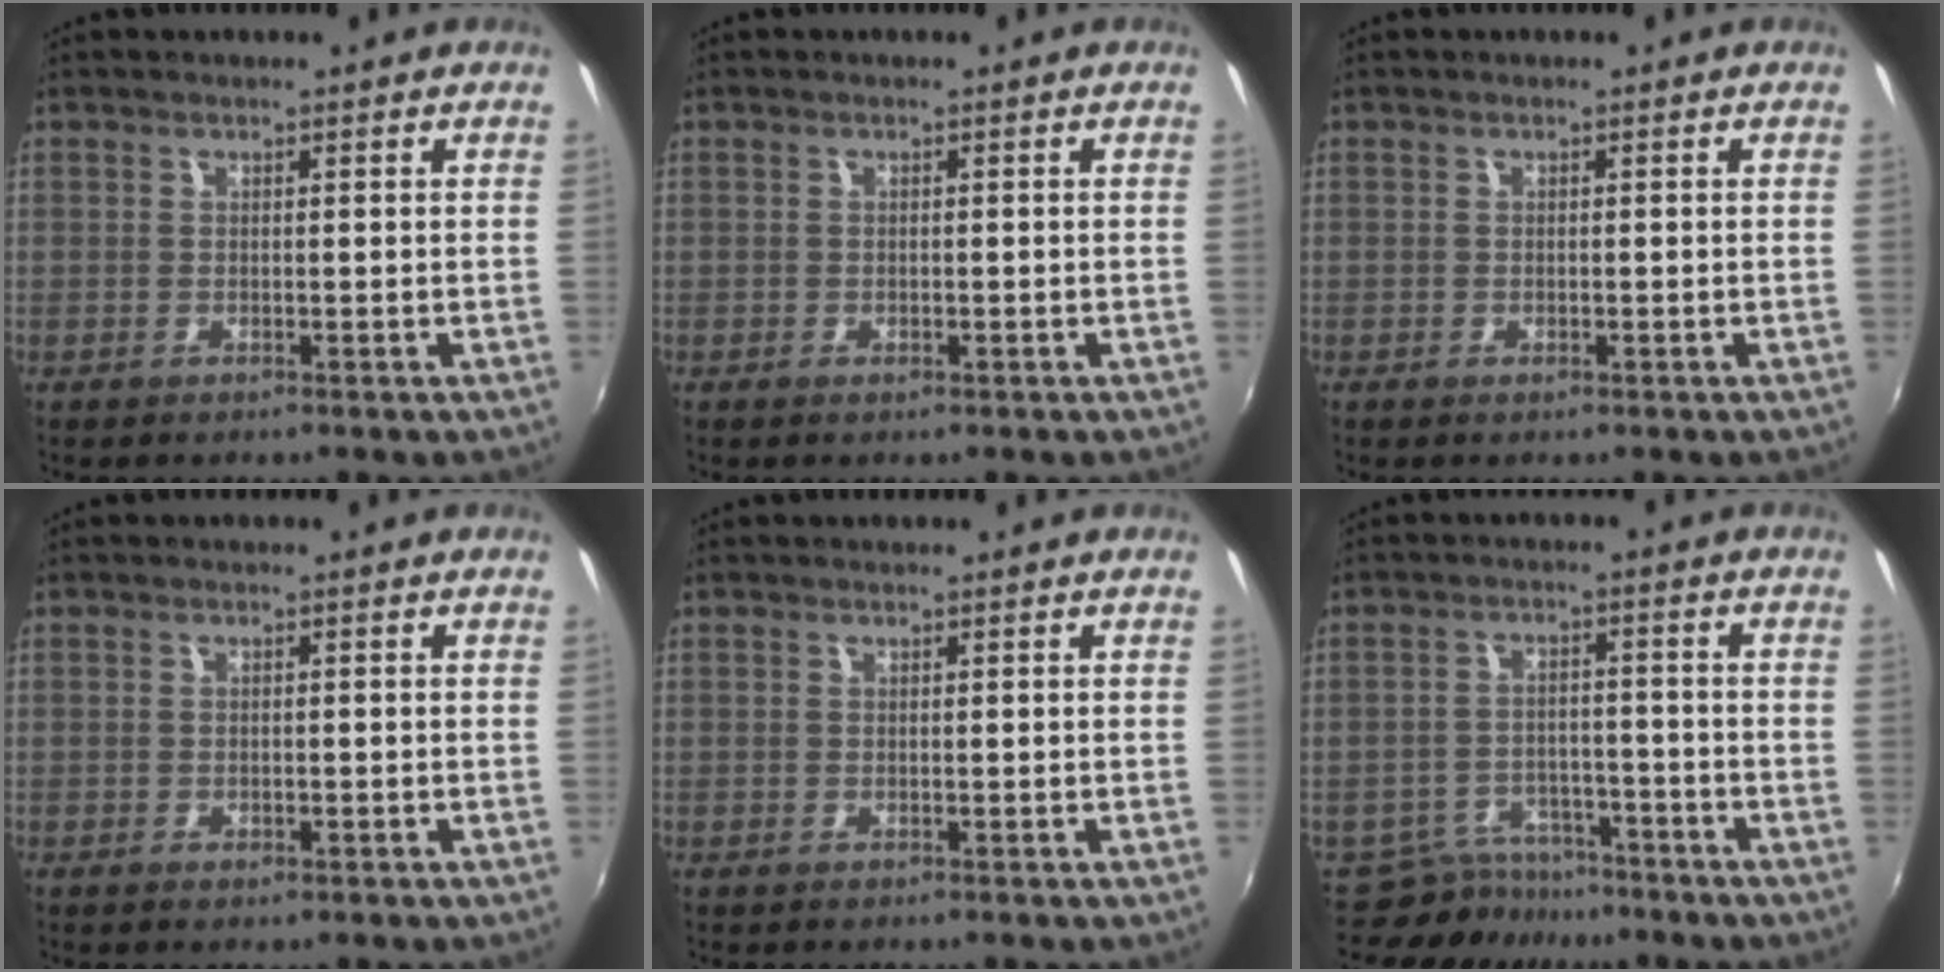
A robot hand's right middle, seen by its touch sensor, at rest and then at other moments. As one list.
[{"total": 0.9, "force": [-0.6, 0.5, 0.5], "torque": [-0.009, -0.002, -0.010]}, {"total": 0.6, "force": [-0.4, 0.3, 0.4], "torque": [-0.007, -0.002, -0.007]}, {"total": 1.2, "force": [-0.7, 0.7, 0.7], "torque": [-0.013, -0.003, -0.012]}, {"total": 0.0}, {"total": 7.3, "force": [-6.5, 3.4, 0.5], "torque": [-0.025, 0.014, -0.094]}]